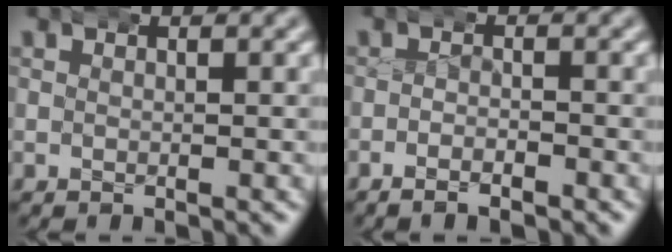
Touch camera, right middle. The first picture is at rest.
{"total": 2.1, "force": [-1.9, 0.7, 0.6], "torque": [-0.010, -0.005, -0.034]}